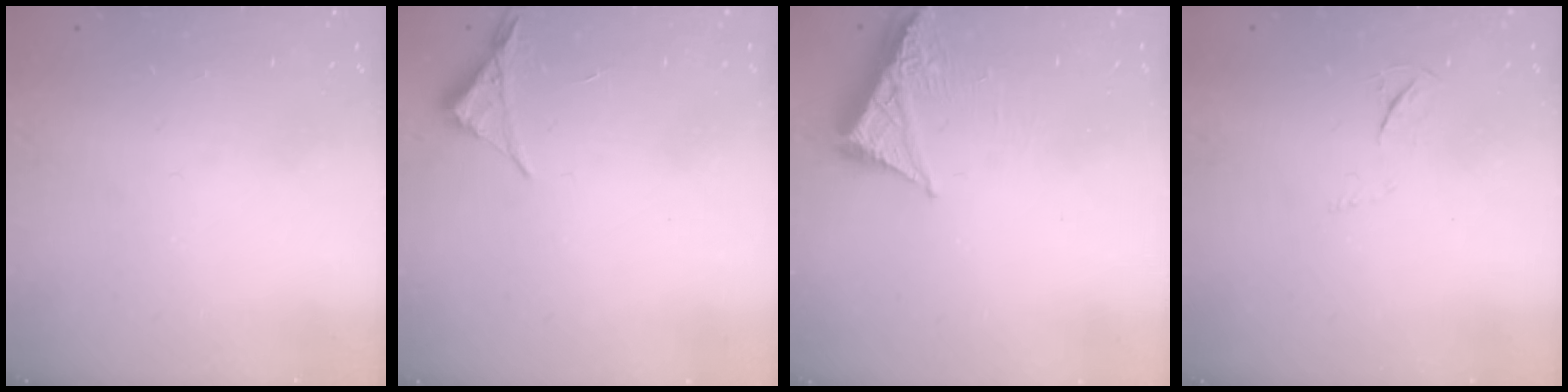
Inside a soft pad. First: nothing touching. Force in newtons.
{"total": 3.5, "press": 3.5, "slide": 0.6}
{"total": 6.0, "press": 5.9, "slide": 0.8}
{"total": 3.6, "press": 3.6, "slide": 0.5}